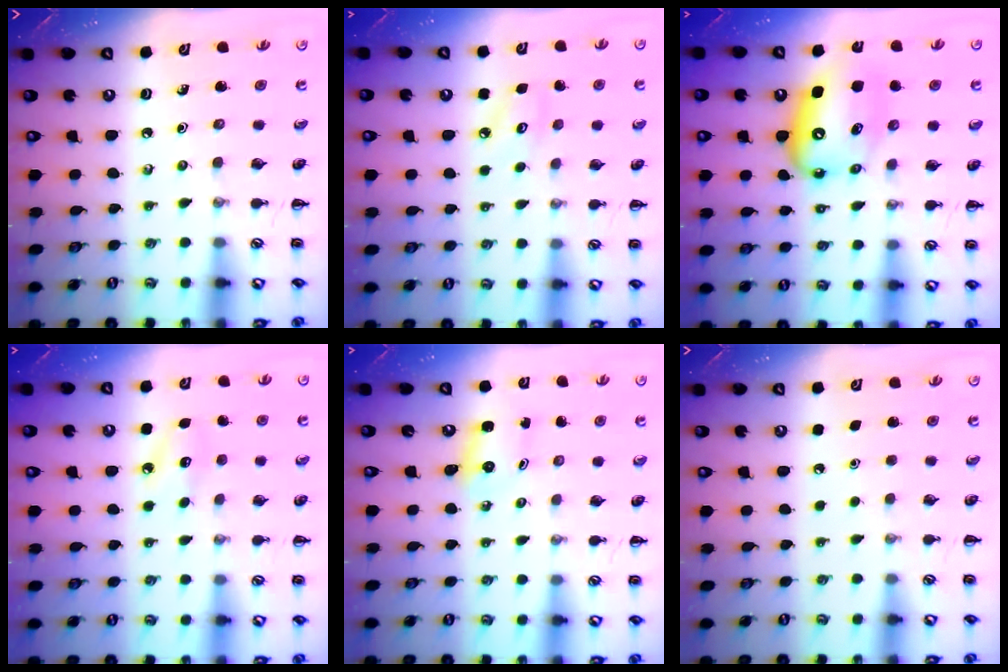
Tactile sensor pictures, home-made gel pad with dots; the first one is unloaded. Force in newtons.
{"total": 4.4, "press": 4.2, "slide": 1.1}
{"total": 10.2, "press": 9.9, "slide": 2.7}
{"total": 8.6, "press": 8.5, "slide": 1.6}
{"total": 2.5, "press": 2.4, "slide": 0.8}
{"total": 1.7, "press": 1.7, "slide": 0.1}